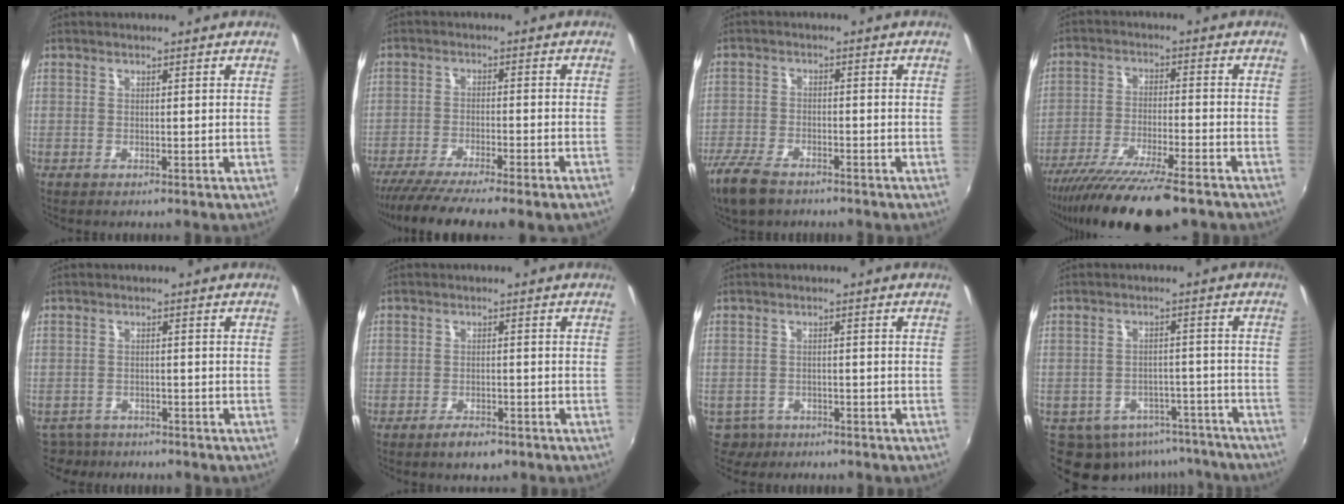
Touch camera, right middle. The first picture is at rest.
{"total": 12.0, "force": [-9.9, 0.3, 6.8], "torque": [-0.135, -0.039, -0.157]}
{"total": 8.7, "force": [-6.5, 3.8, 4.3], "torque": [-0.124, -0.022, -0.127]}
{"total": 16.4, "force": [-13.0, 2.4, 9.8], "torque": [-0.195, -0.046, -0.220]}
{"total": 5.3, "force": [-4.4, 2.7, 0.9], "torque": [-0.034, -0.012, -0.072]}
{"total": 3.5, "force": [-2.5, 1.6, 1.8], "torque": [-0.042, -0.006, -0.042]}
{"total": 4.5, "force": [-2.9, 3.3, 0.8], "torque": [-0.029, -0.005, -0.045]}
{"total": 14.1, "force": [-10.5, 8.3, 4.4], "torque": [-0.099, 0.010, -0.115]}